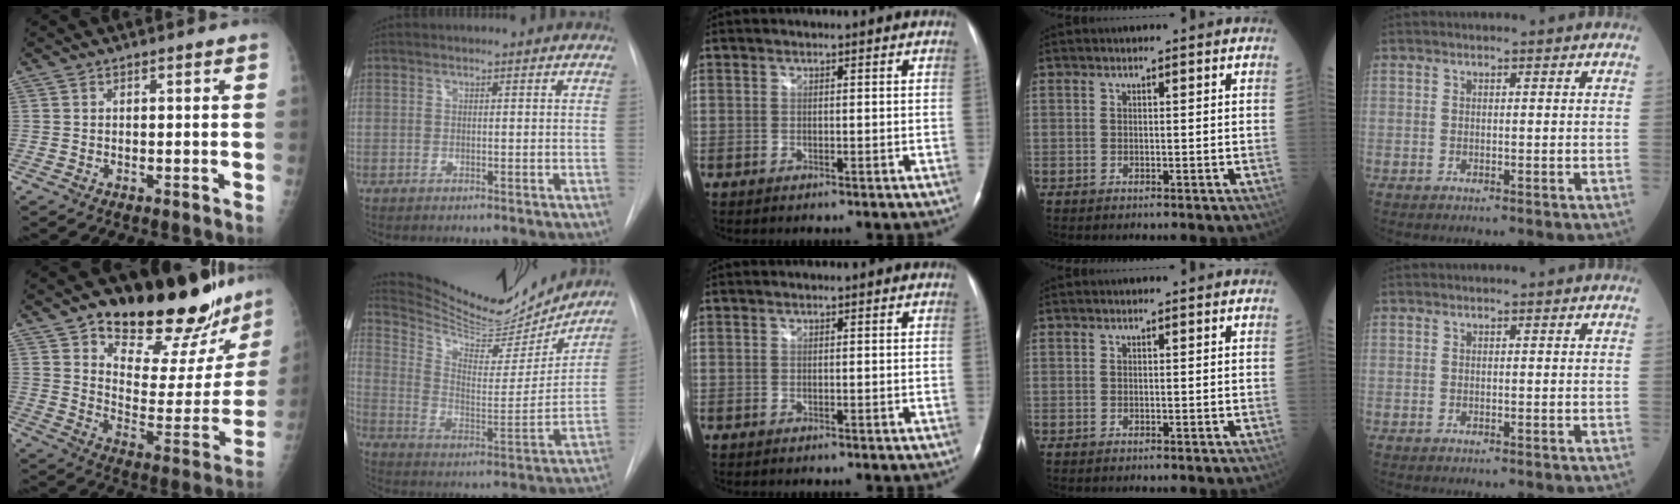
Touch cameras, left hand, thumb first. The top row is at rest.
{"thumb": {"total": 25.5, "force": [19.8, 9.5, 12.9], "torque": [-0.135, -0.107, 0.277]}, "index": {"total": 19.8, "force": [18.8, 4.1, 4.5], "torque": [-0.080, -0.037, 0.284]}}